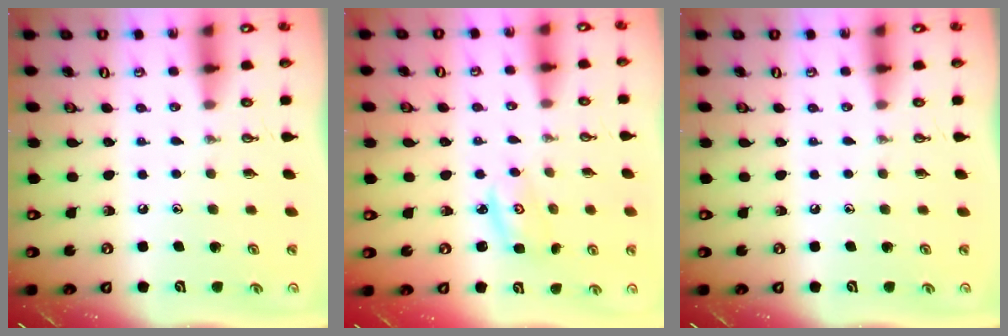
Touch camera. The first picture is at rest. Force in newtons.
{"total": 2.8, "press": 2.8, "slide": 0.3}
{"total": 0.0}